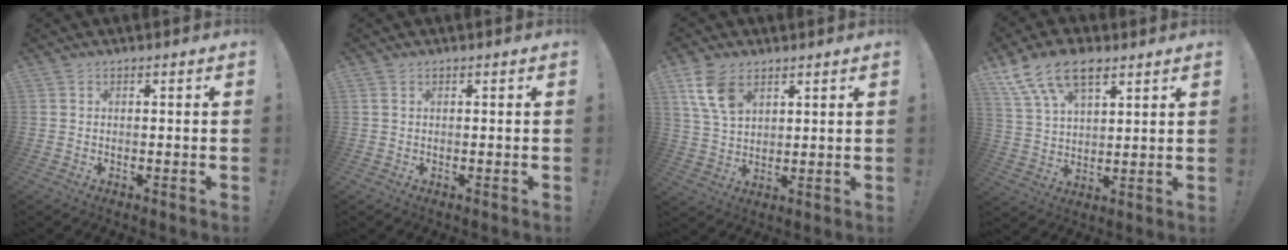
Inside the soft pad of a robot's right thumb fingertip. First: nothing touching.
{"total": 0.7, "force": [0.3, 0.5, 0.5], "torque": [-0.013, 0.005, 0.006]}
{"total": 9.6, "force": [5.1, 5.8, 5.7], "torque": [-0.112, -0.013, 0.101]}
{"total": 13.3, "force": [8.1, 6.6, 8.2], "torque": [-0.152, -0.035, 0.150]}